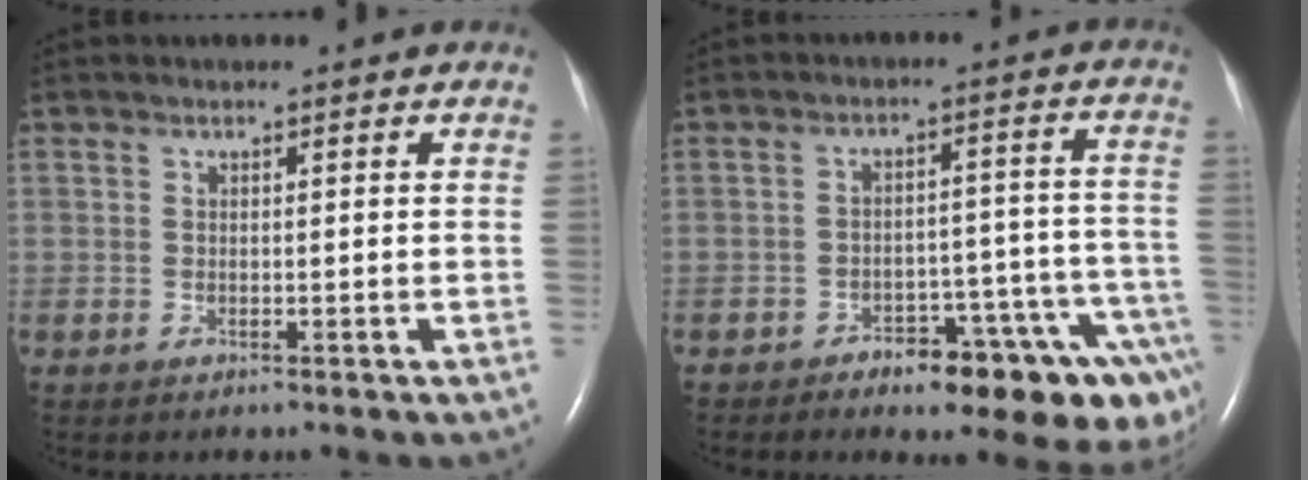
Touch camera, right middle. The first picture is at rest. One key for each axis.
{"total": 15.0, "fx": -10.3, "fy": 4.6, "fz": 9.9, "tx": -0.034, "ty": 0.047, "tz": -0.127}